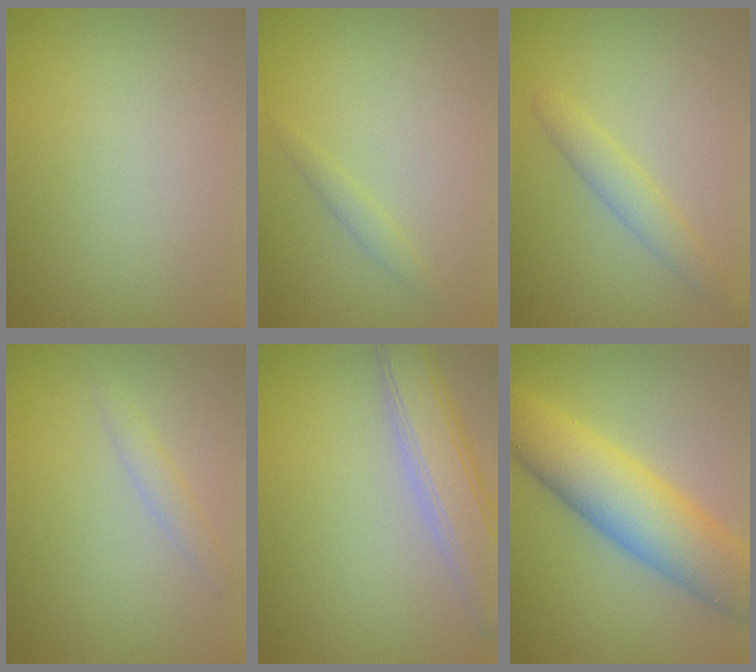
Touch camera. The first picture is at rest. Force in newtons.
{"total": 1.0, "press": 1.0, "slide": 0.1}
{"total": 2.4, "press": 2.4, "slide": 0.2}
{"total": 1.5, "press": 1.5, "slide": 0.2}
{"total": 6.1, "press": 6.1, "slide": 0.3}
{"total": 9.6, "press": 9.6, "slide": 0.3}